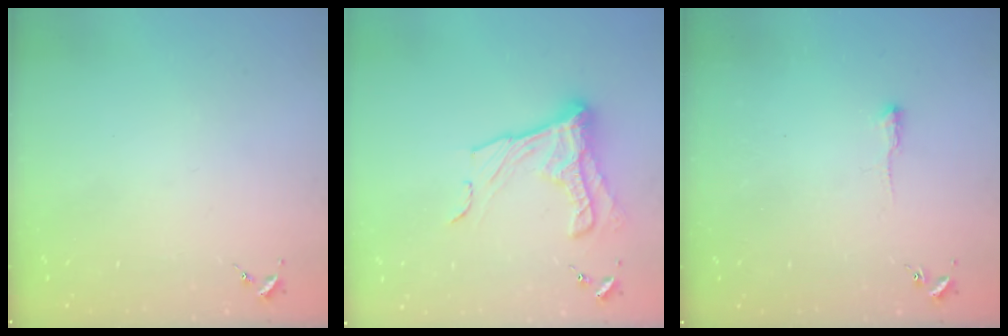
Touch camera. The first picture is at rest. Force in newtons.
{"total": 13.8, "press": 13.8, "slide": 0.6}
{"total": 2.5, "press": 2.5, "slide": 0.4}